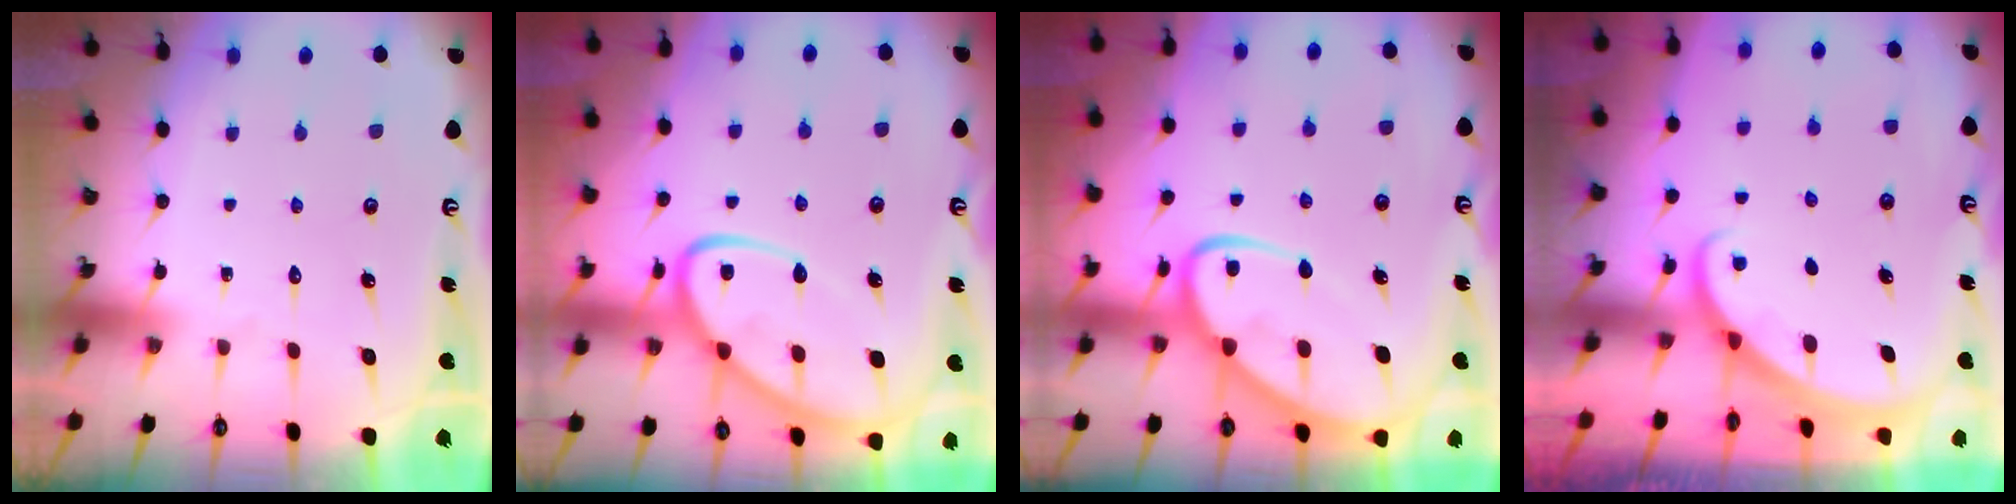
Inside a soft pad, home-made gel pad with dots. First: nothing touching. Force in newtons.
{"total": 13.3, "press": 13.2, "slide": 1.1}
{"total": 12.3, "press": 12.3, "slide": 1.2}
{"total": 1.9, "press": 1.9, "slide": 0.1}